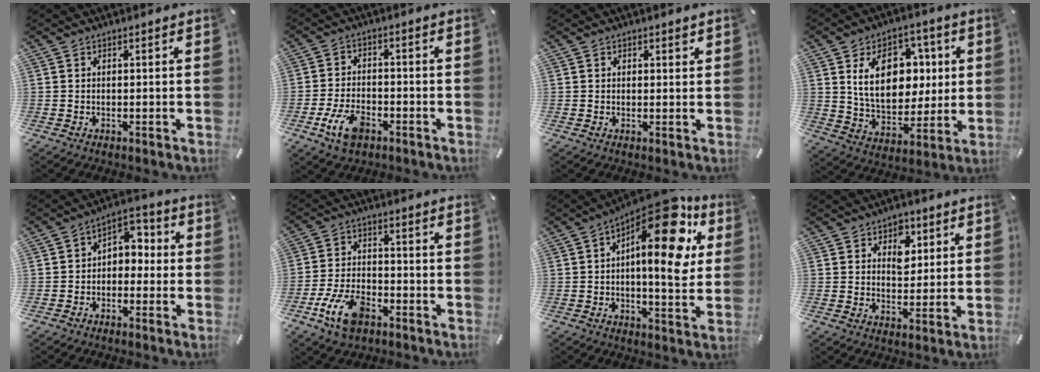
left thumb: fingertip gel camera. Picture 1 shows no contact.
{"total": 8.4, "force": [-4.1, 4.9, 5.5], "torque": [-0.128, 0.009, -0.076]}
{"total": 0.9, "force": [0.6, 0.6, 0.4], "torque": [0.001, 0.000, 0.008]}
{"total": 16.4, "force": [4.8, 11.8, 10.3], "torque": [-0.163, 0.000, 0.089]}
{"total": 4.6, "force": [-1.5, 3.8, 2.2], "torque": [-0.031, 0.011, -0.033]}
{"total": 10.2, "force": [-5.5, 5.7, 6.5], "torque": [-0.140, 0.018, -0.099]}
{"total": 19.1, "force": [7.8, 7.4, 15.8], "torque": [-0.214, -0.057, 0.120]}
{"total": 6.4, "force": [2.8, 4.8, 3.3], "torque": [-0.031, -0.009, 0.041]}